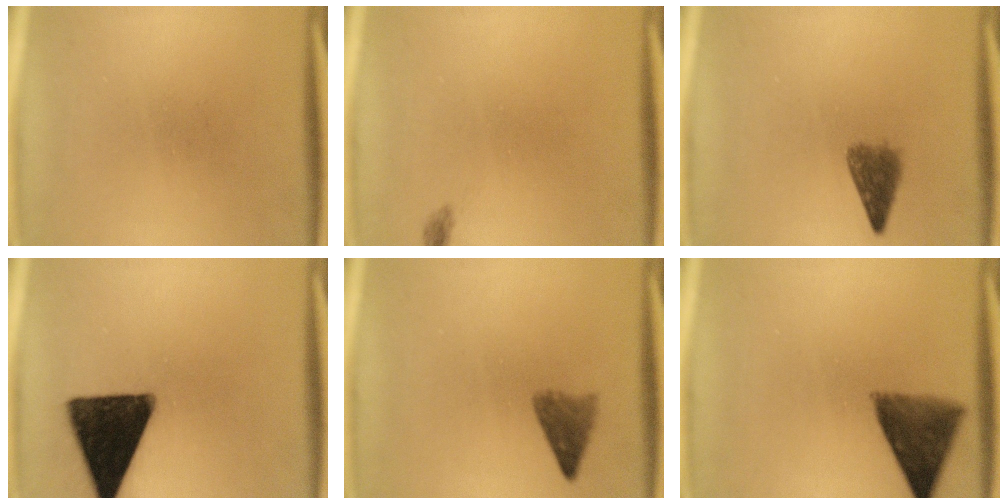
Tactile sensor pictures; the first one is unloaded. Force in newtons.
{"total": 0.7}
{"total": 3.8}
{"total": 16.8}
{"total": 3.3}
{"total": 8.7}